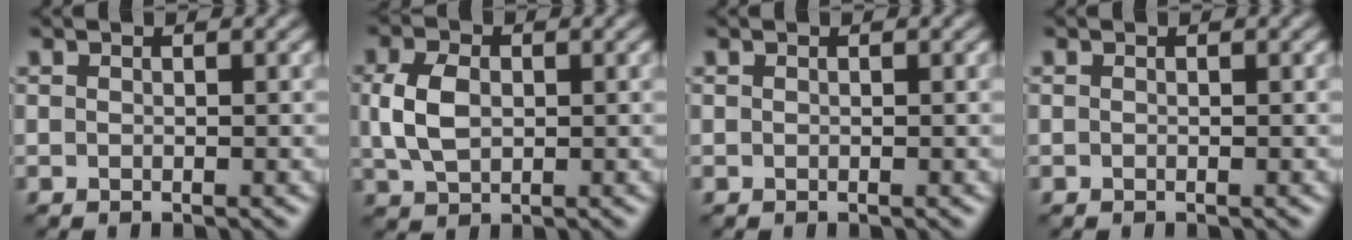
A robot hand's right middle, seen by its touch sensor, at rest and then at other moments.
{"total": 4.1, "force": [0.4, 2.8, 3.0], "torque": [-0.071, 0.001, 0.008]}
{"total": 0.0}
{"total": 0.0}